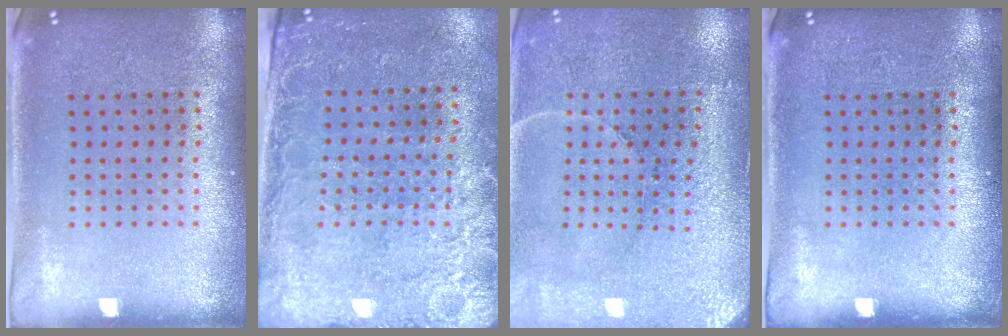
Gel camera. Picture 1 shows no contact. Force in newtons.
{"total": 2.6, "press": 2.2, "slide": 1.2}
{"total": 3.2, "press": 3.1, "slide": 0.4}
{"total": 0.0}